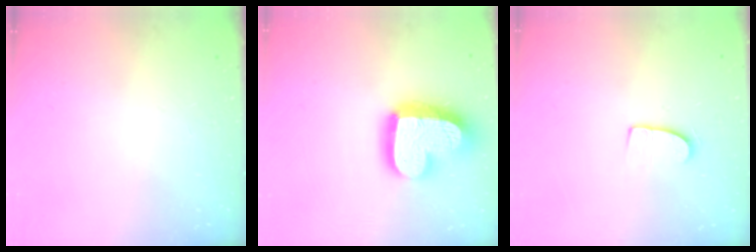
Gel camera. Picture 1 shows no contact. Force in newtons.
{"total": 19.5, "press": 19.4, "slide": 1.7}
{"total": 7.1, "press": 7.1, "slide": 0.5}